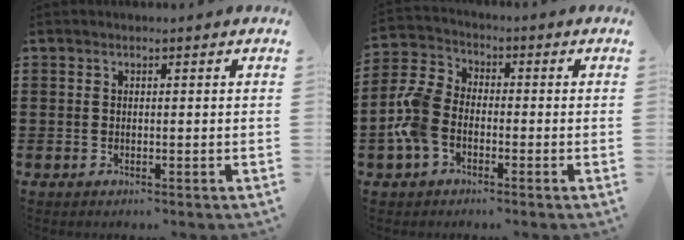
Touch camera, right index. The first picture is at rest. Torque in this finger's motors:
{"motor_torque": [1.91, -0.09, 0.89, 0.21]}